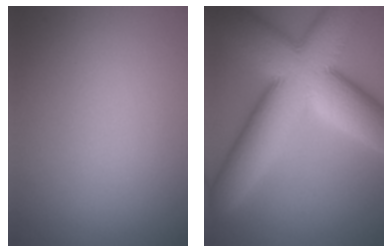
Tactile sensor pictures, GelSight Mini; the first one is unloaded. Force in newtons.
{"total": 14.5, "press": 14.5, "slide": 0.6}